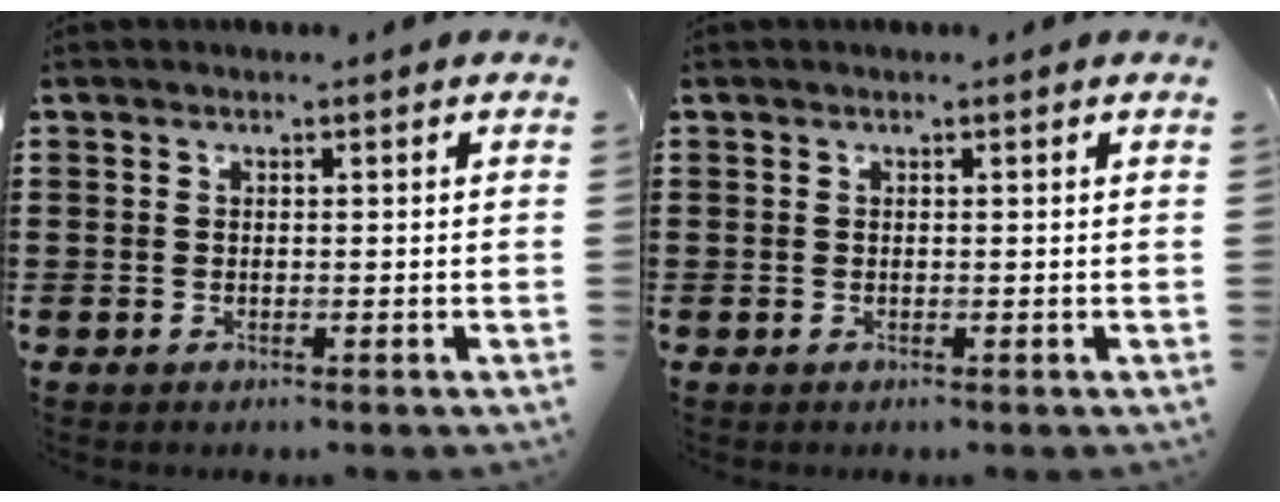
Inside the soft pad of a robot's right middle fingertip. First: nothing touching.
{"total": 0.0}